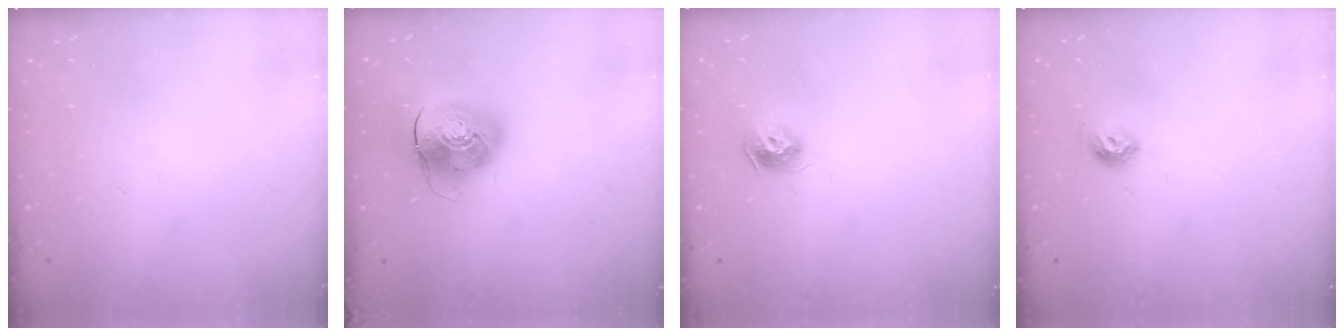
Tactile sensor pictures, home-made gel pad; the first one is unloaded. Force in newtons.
{"total": 10.8, "press": 10.6, "slide": 1.9}
{"total": 8.7, "press": 8.7, "slide": 0.4}
{"total": 6.6, "press": 6.6, "slide": 0.9}